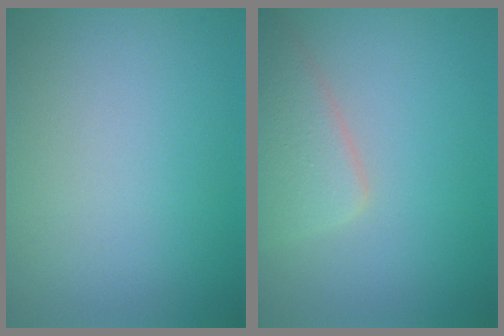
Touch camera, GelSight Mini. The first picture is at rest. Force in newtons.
{"total": 3.8, "press": 3.8, "slide": 0.2}